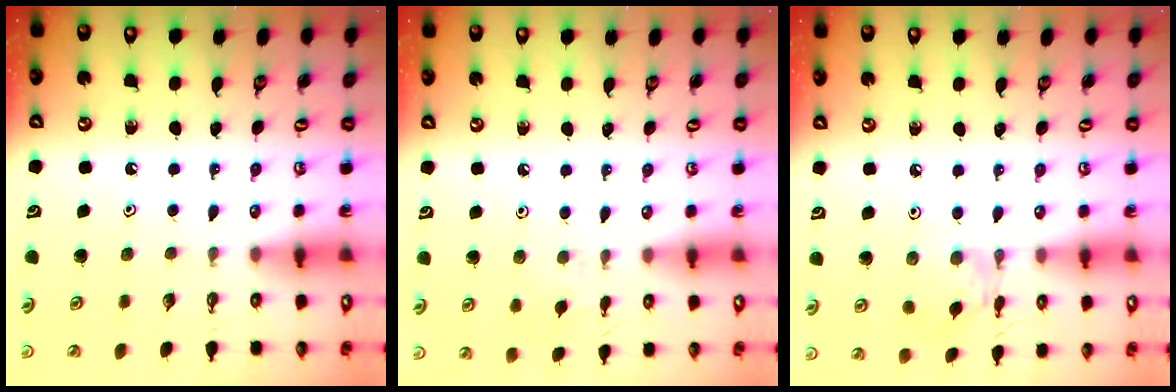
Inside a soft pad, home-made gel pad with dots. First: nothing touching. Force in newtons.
{"total": 2.4, "press": 2.3, "slide": 0.5}
{"total": 3.2, "press": 3.2, "slide": 0.4}